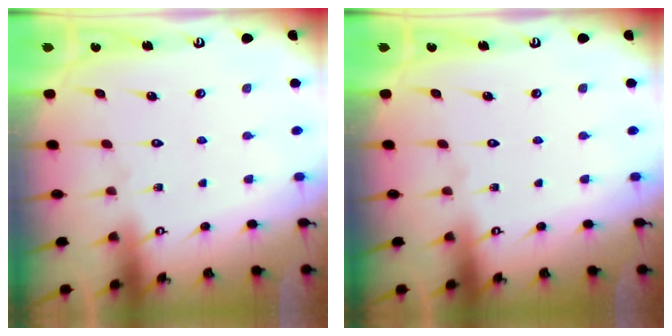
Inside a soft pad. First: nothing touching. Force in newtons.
{"total": 0.0}